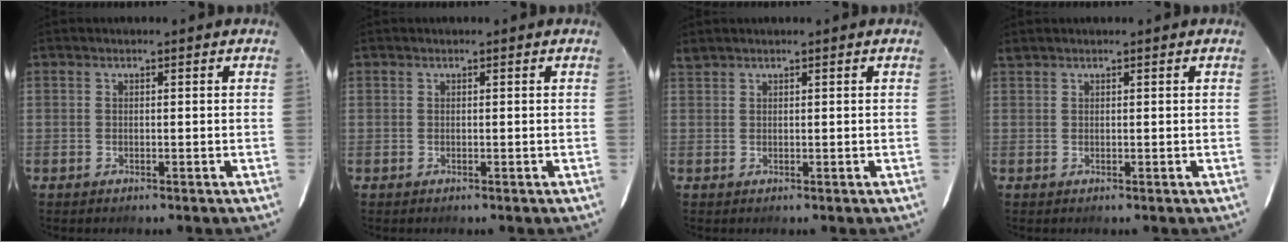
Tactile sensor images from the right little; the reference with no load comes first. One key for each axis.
{"total": 0.0}
{"total": 0.9, "fx": 0.9, "fy": 0.0, "fz": 0.0, "tx": -0.009, "ty": 0.013, "tz": 0.027}
{"total": 0.6, "fx": 0.6, "fy": 0.0, "fz": 0.0, "tx": -0.010, "ty": 0.013, "tz": 0.019}